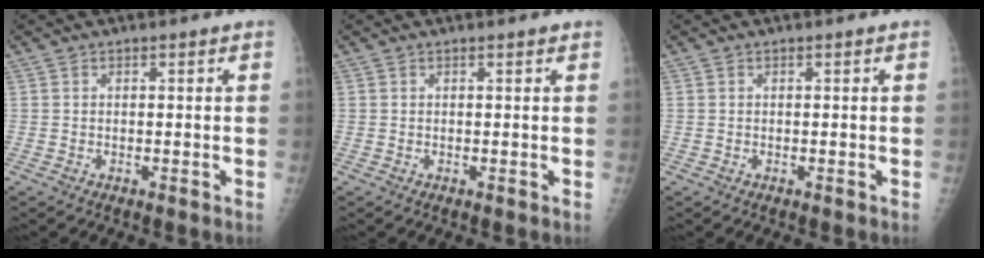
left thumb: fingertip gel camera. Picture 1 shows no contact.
{"total": 0.6, "force": [0.5, 0.2, 0.3], "torque": [-0.007, -0.003, 0.006]}
{"total": 0.0}